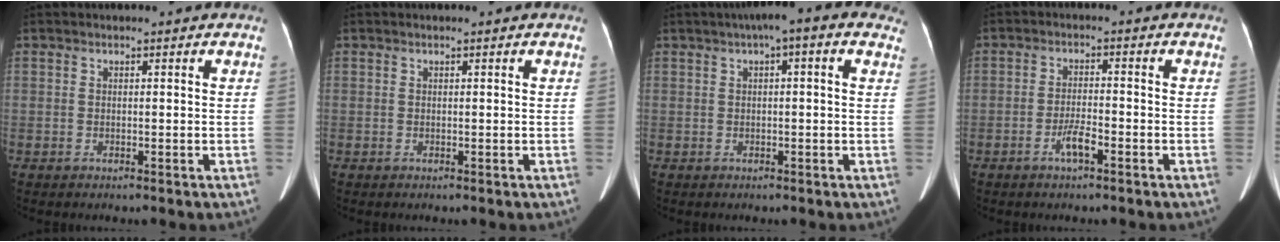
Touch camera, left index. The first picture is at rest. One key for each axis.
{"total": 0.0}
{"total": 7.0, "fx": 3.8, "fy": 1.5, "fz": 5.7, "tx": -0.070, "ty": 0.038, "tz": 0.038}
{"total": 3.2, "fx": -1.9, "fy": 0.5, "fz": 2.5, "tx": -0.049, "ty": 0.001, "tz": -0.038}